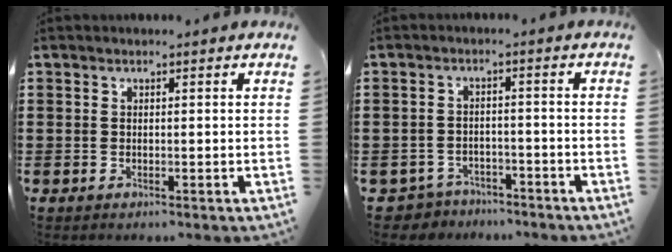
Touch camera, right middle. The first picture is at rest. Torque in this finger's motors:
{"motor_torque": [-0.20, 0.07, 0.05, -0.02]}